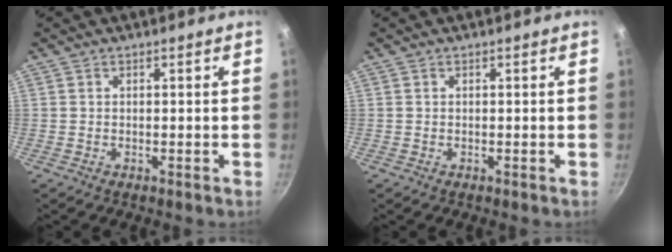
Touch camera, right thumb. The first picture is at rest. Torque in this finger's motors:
{"motor_torque": [-0.24, 0.23, 0.00, 0.00, 0.02]}